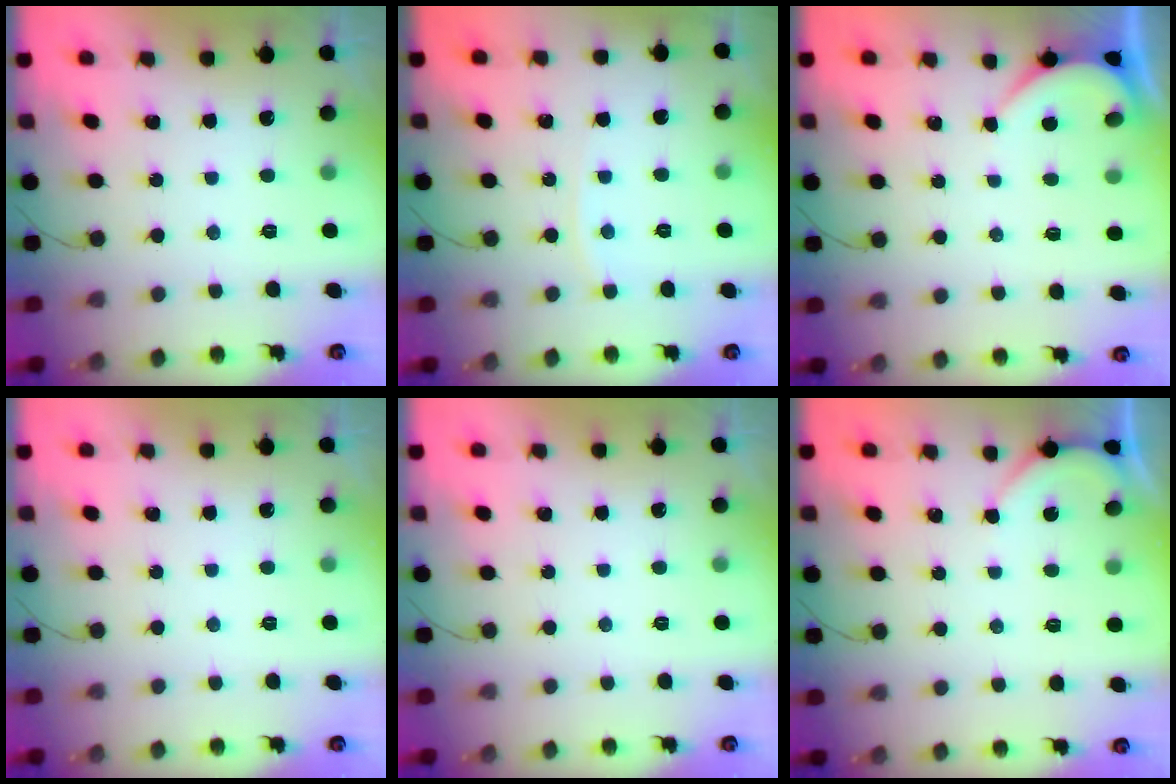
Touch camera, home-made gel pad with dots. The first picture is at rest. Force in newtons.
{"total": 2.8, "press": 2.7, "slide": 0.3}
{"total": 1.6, "press": 1.5, "slide": 0.2}
{"total": 0.0}
{"total": 0.0}
{"total": 2.3, "press": 2.3, "slide": 0.4}